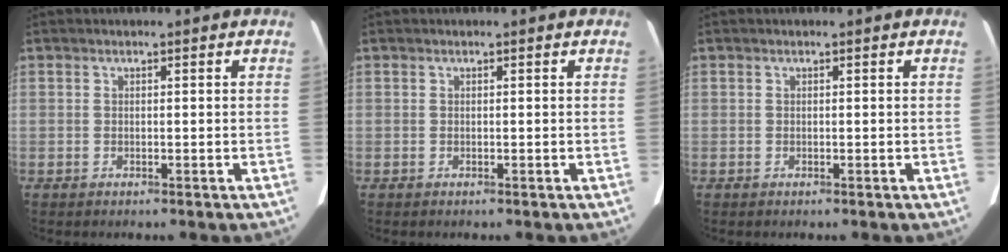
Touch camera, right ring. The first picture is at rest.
{"total": 0.0}
{"total": 0.0}